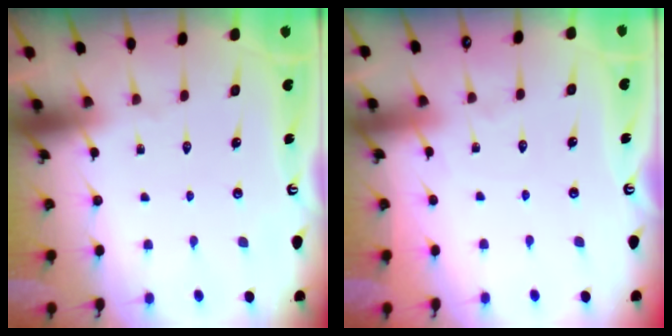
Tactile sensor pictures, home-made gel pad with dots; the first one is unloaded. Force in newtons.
{"total": 3.0, "press": 2.9, "slide": 0.4}